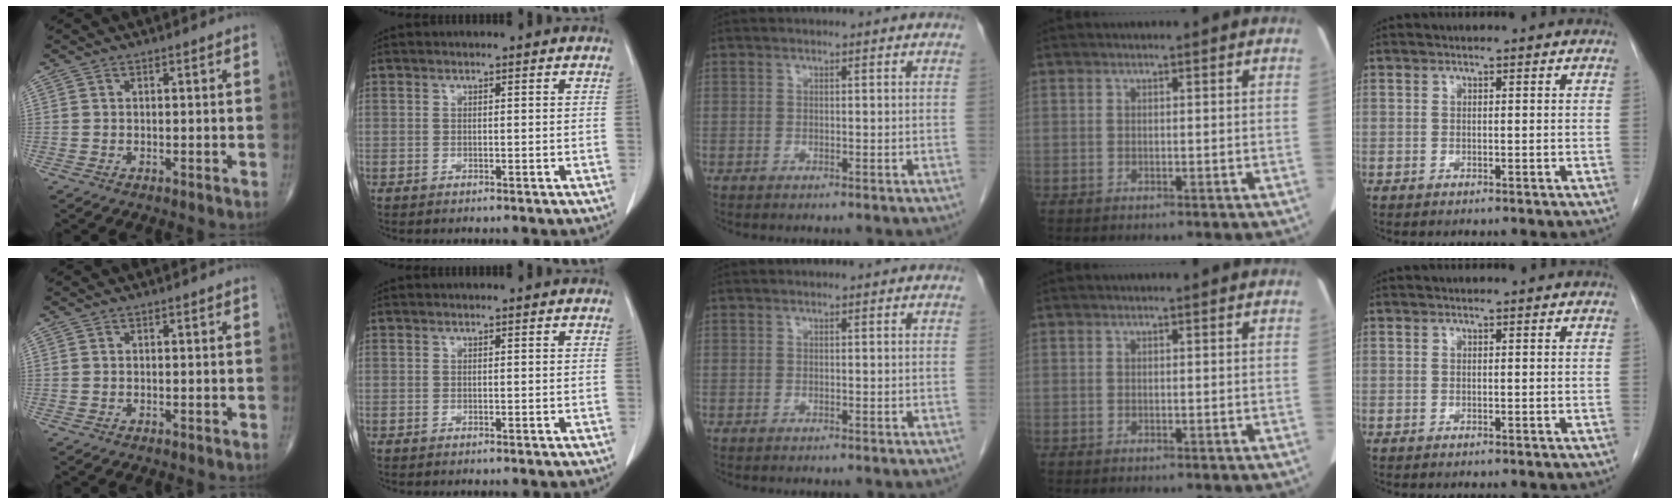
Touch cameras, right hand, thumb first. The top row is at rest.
{}